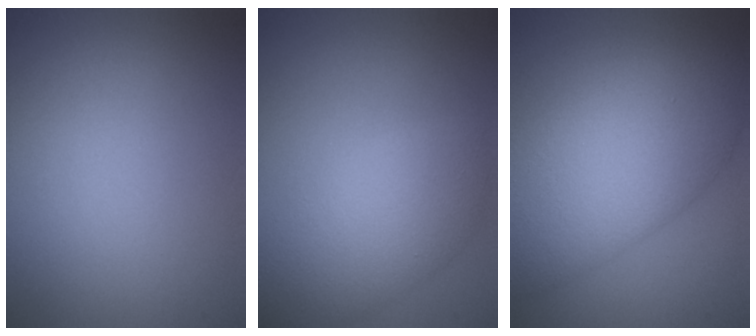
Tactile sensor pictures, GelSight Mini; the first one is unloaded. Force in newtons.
{"total": 5.8, "press": 5.8, "slide": 0.3}
{"total": 11.3, "press": 11.3, "slide": 0.4}